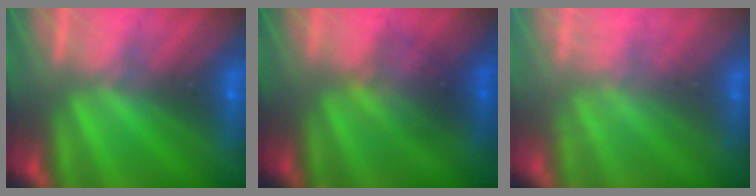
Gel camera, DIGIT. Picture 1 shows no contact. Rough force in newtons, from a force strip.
{"total": 1.8}
{"total": 2.1}